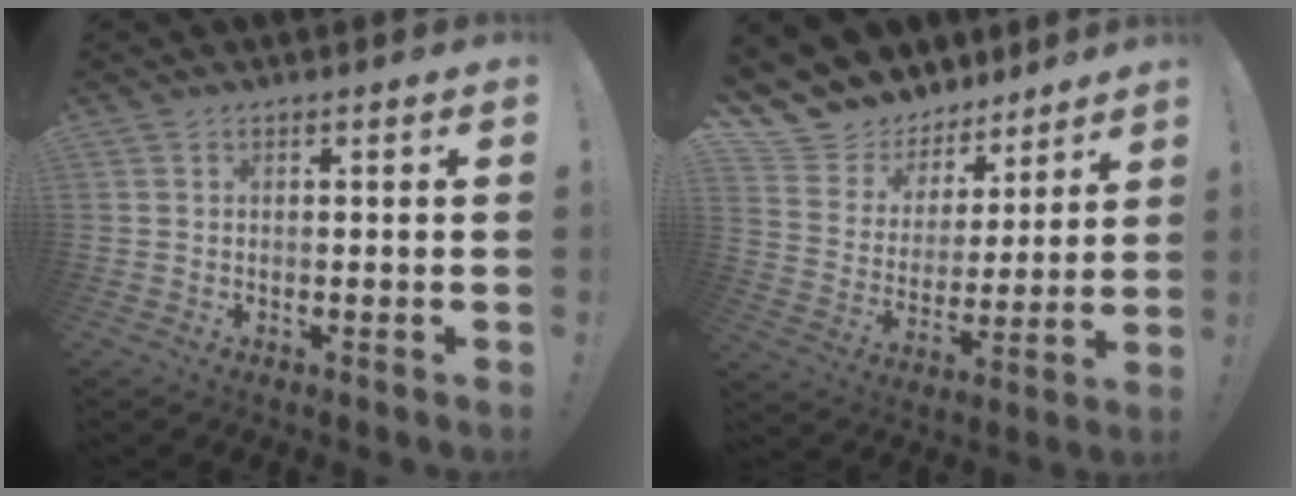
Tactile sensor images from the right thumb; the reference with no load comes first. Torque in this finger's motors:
{"motor_torque": [0.08, 0.28, 0.63, 0.68, 0.01]}